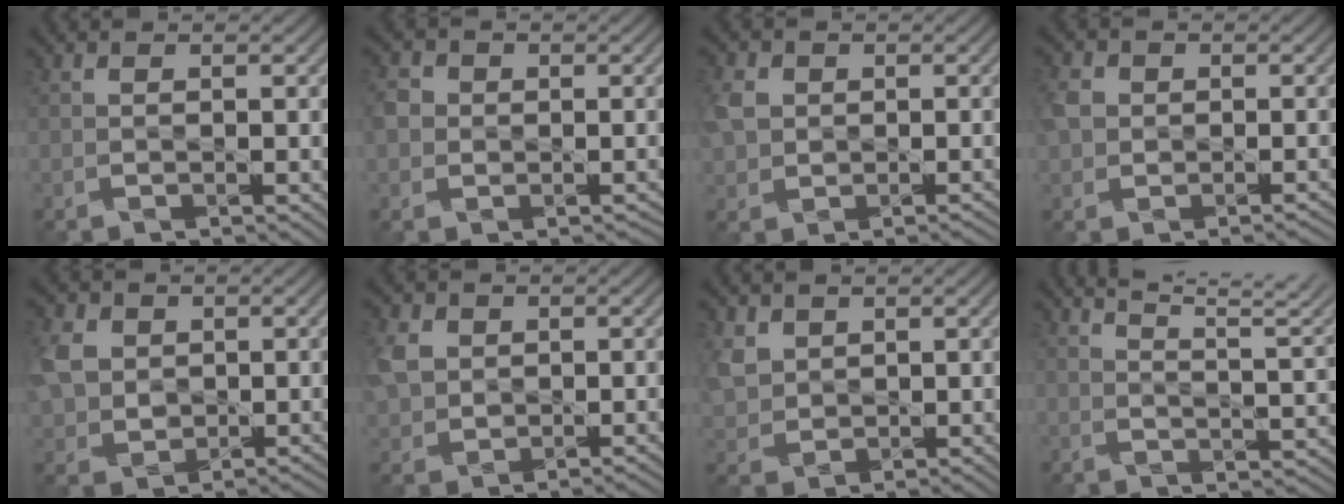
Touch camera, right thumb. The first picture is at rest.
{"total": 4.9, "force": [0.0, 4.6, 1.5], "torque": [-0.040, 0.017, -0.019]}
{"total": 3.1, "force": [0.8, 2.8, 1.1], "torque": [-0.031, 0.009, 0.013]}
{"total": 2.9, "force": [0.1, 2.7, 1.0], "torque": [-0.025, 0.007, 0.003]}
{"total": 5.5, "force": [1.4, 4.6, 2.7], "torque": [-0.088, 0.010, 0.024]}
{"total": 3.8, "force": [1.2, 3.3, 1.5], "torque": [-0.049, 0.010, 0.021]}
{"total": 3.4, "force": [2.2, 2.4, 0.8], "torque": [-0.038, 0.006, 0.045]}
{"total": 9.9, "force": [8.6, 1.3, 4.8], "torque": [-0.079, 0.012, 0.117]}